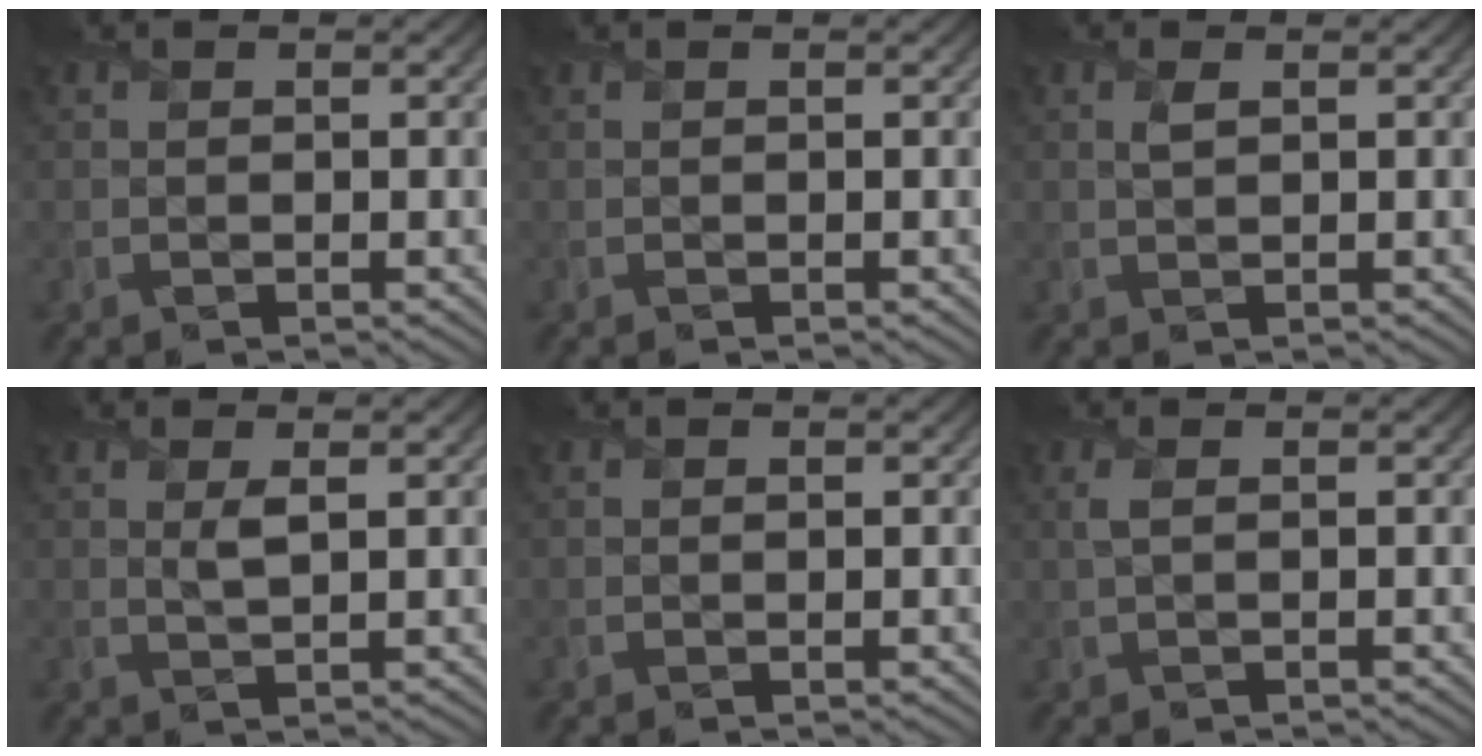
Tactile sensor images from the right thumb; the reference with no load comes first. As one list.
[{"total": 0.0}, {"total": 1.0, "force": [0.5, 0.4, 0.8], "torque": [-0.022, -0.002, 0.010]}, {"total": 1.6, "force": [0.8, 0.3, 1.4], "torque": [-0.029, -0.001, 0.016]}, {"total": 0.0}, {"total": 1.3, "force": [0.4, 0.3, 1.2], "torque": [-0.034, 0.006, 0.007]}]